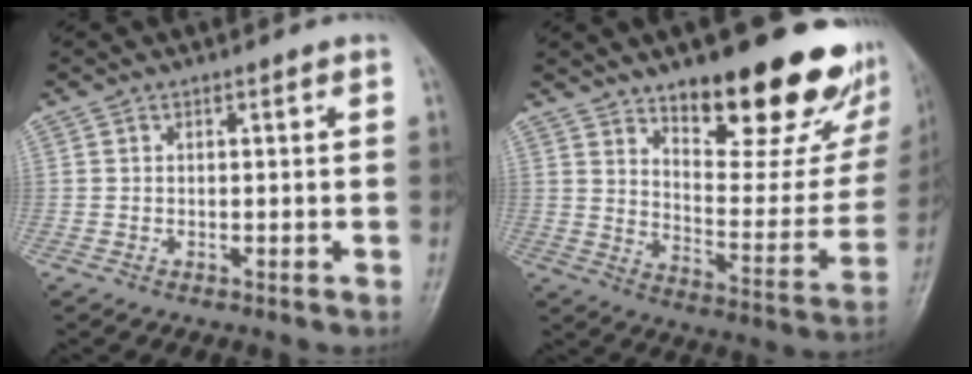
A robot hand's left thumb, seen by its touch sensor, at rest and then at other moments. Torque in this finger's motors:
{"motor_torque": [2.48, 1.03, 1.43, -1.34, 0.19]}